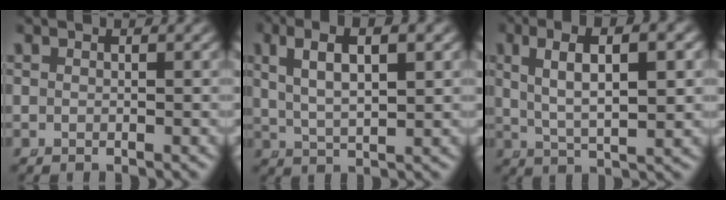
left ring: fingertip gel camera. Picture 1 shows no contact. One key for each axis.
{"total": 5.3, "fx": 2.1, "fy": 2.1, "fz": 4.4, "tx": -0.079, "ty": 0.009, "tz": 0.040}
{"total": 5.5, "fx": 1.6, "fy": 1.5, "fz": 5.1, "tx": -0.084, "ty": 0.006, "tz": 0.033}